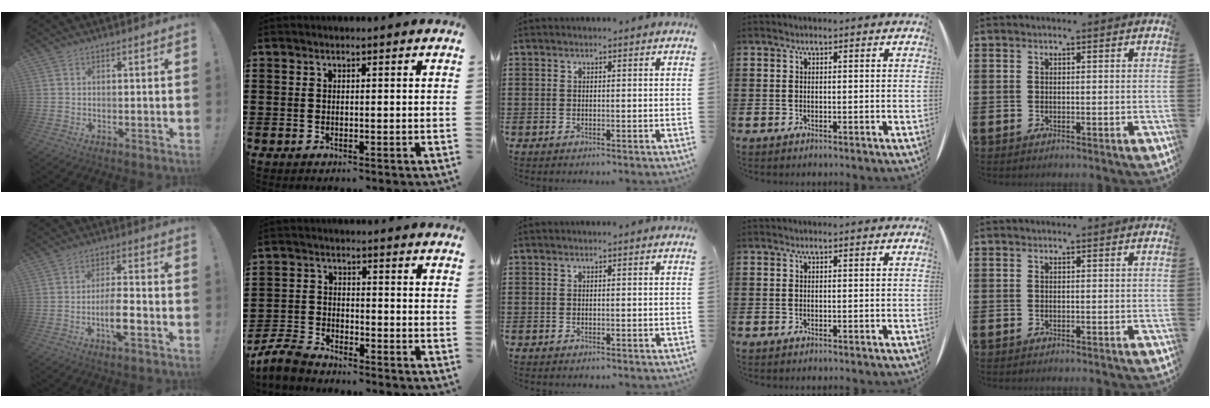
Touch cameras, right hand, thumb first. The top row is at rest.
{"thumb": {"total": 7.7, "force": [-2.8, 1.8, 6.9], "torque": [-0.138, 0.004, -0.051]}, "index": {"total": 4.6, "force": [-4.3, 0.9, 1.3], "torque": [-0.052, -0.006, -0.093]}}